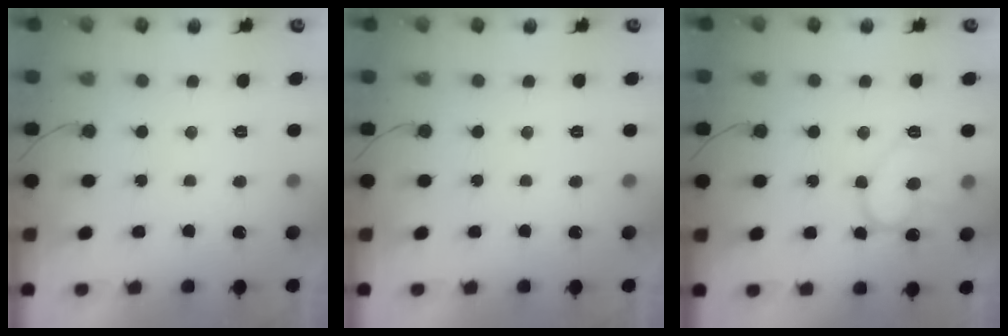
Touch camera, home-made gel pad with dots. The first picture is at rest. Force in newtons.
{"total": 0.0}
{"total": 11.7, "press": 11.6, "slide": 0.9}